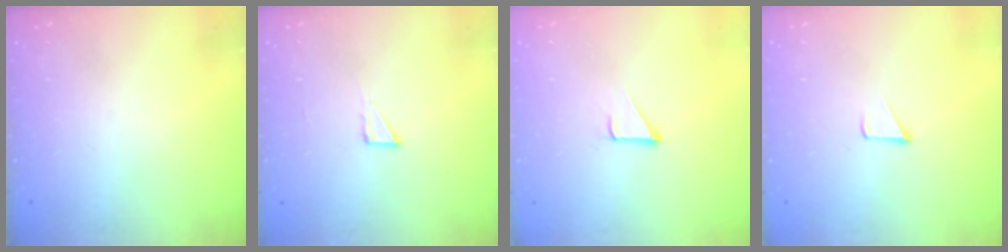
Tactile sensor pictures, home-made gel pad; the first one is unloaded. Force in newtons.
{"total": 3.7, "press": 3.7, "slide": 0.4}
{"total": 1.9, "press": 1.9, "slide": 0.1}
{"total": 1.7, "press": 1.7, "slide": 0.1}